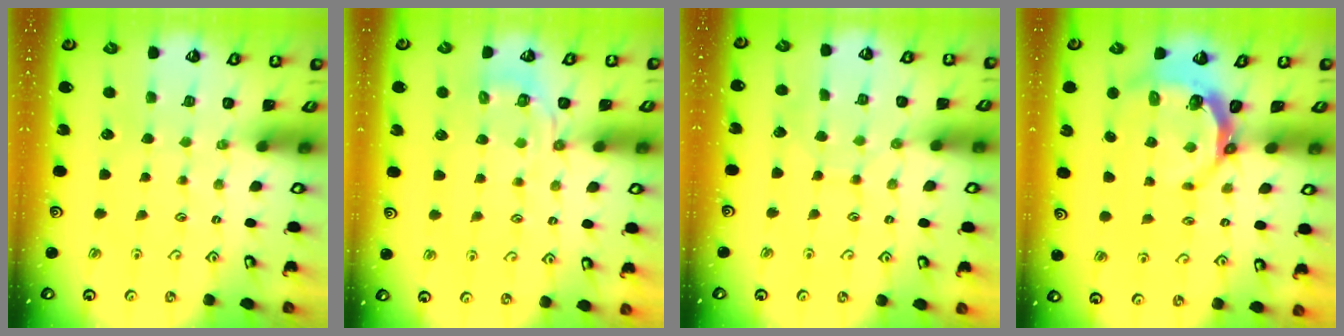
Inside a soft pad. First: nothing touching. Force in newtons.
{"total": 6.3, "press": 6.0, "slide": 1.9}
{"total": 3.8, "press": 3.8, "slide": 0.2}
{"total": 5.7, "press": 4.5, "slide": 3.6}